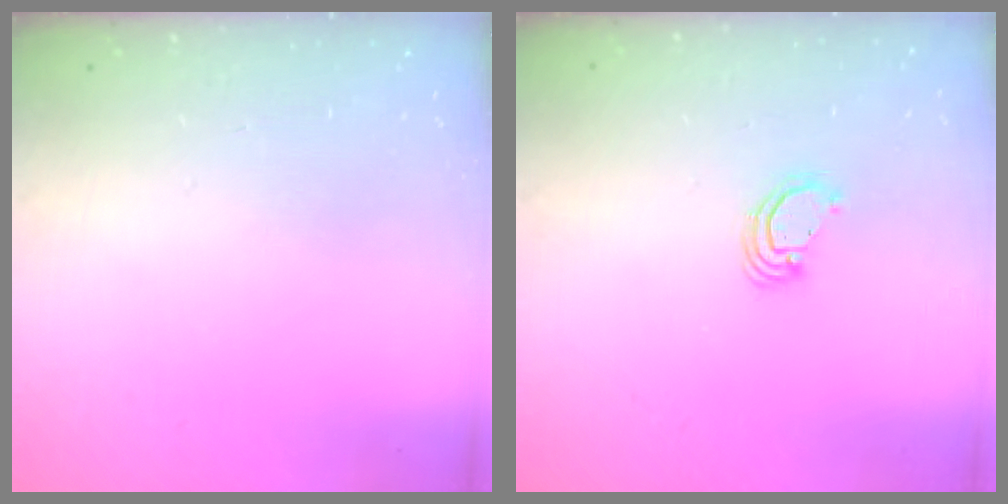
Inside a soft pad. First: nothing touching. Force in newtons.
{"total": 3.7, "press": 3.6, "slide": 0.2}